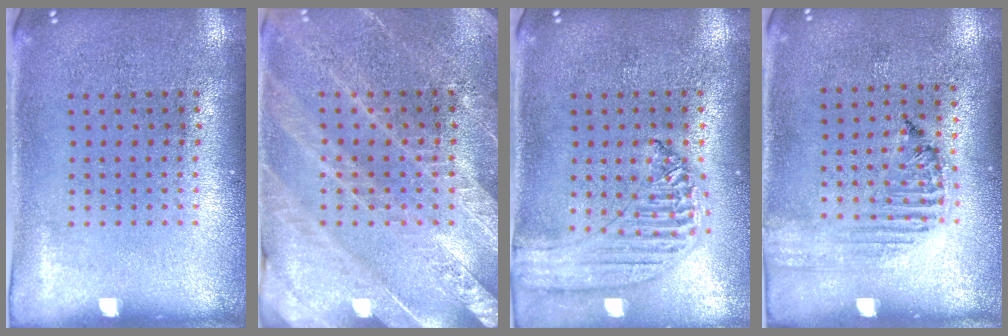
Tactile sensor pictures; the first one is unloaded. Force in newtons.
{"total": 2.8, "press": 2.7, "slide": 0.7}
{"total": 1.3, "press": 1.2, "slide": 0.2}
{"total": 1.3, "press": 1.3, "slide": 0.2}